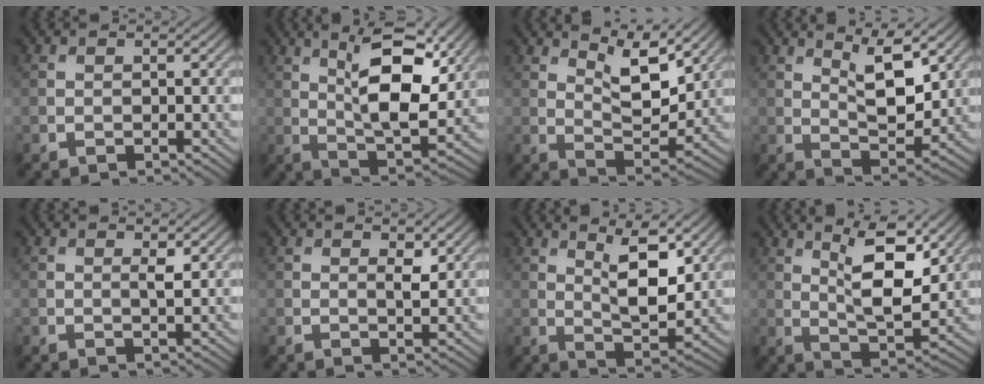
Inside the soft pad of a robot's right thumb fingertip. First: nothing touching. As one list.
[{"total": 12.9, "force": [5.1, 4.6, 11.0], "torque": [-0.175, -0.003, 0.083]}, {"total": 8.3, "force": [5.3, 2.7, 5.7], "torque": [-0.102, -0.014, 0.091]}, {"total": 7.6, "force": [3.7, 2.6, 6.1], "torque": [-0.102, -0.008, 0.067]}, {"total": 1.3, "force": [0.5, 0.2, 1.2], "torque": [-0.024, -0.003, 0.007]}, {"total": 1.8, "force": [0.9, 0.5, 1.5], "torque": [-0.029, -0.006, 0.017]}, {"total": 7.8, "force": [3.3, 2.8, 6.5], "torque": [-0.108, -0.007, 0.061]}, {"total": 9.7, "force": [4.5, 3.0, 8.0], "torque": [-0.138, -0.006, 0.076]}]